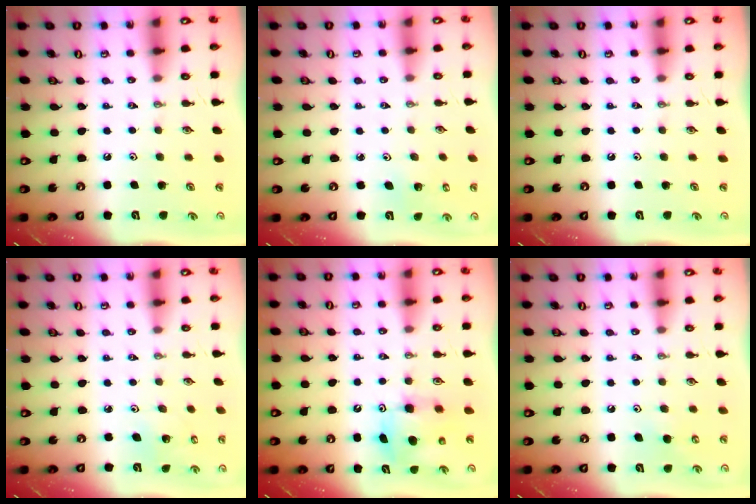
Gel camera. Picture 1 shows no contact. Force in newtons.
{"total": 1.8, "press": 1.8, "slide": 0.1}
{"total": 0.0}
{"total": 4.1, "press": 4.1, "slide": 0.2}
{"total": 7.7, "press": 7.7, "slide": 0.3}
{"total": 4.0, "press": 4.0, "slide": 0.1}